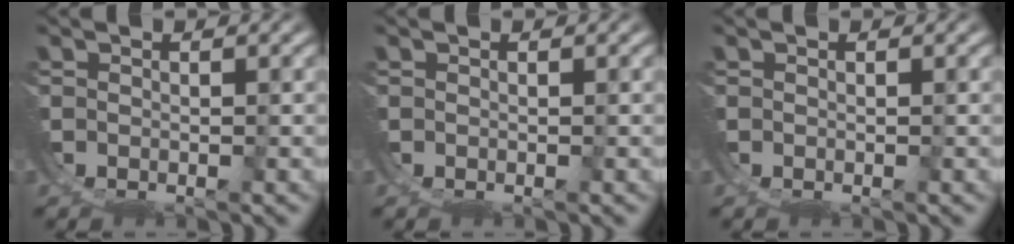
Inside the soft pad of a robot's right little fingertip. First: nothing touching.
{"total": 0.0}
{"total": 0.0}